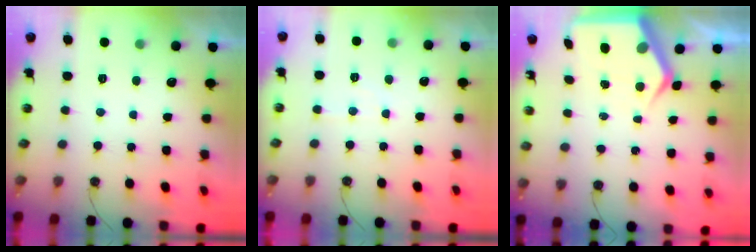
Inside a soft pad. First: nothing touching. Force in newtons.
{"total": 4.3, "press": 4.2, "slide": 0.6}
{"total": 7.1, "press": 7.1, "slide": 0.4}